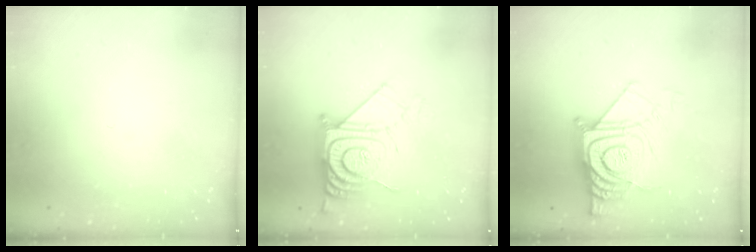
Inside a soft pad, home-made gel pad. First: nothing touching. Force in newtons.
{"total": 18.7, "press": 18.6, "slide": 1.4}
{"total": 17.0, "press": 17.0, "slide": 1.4}